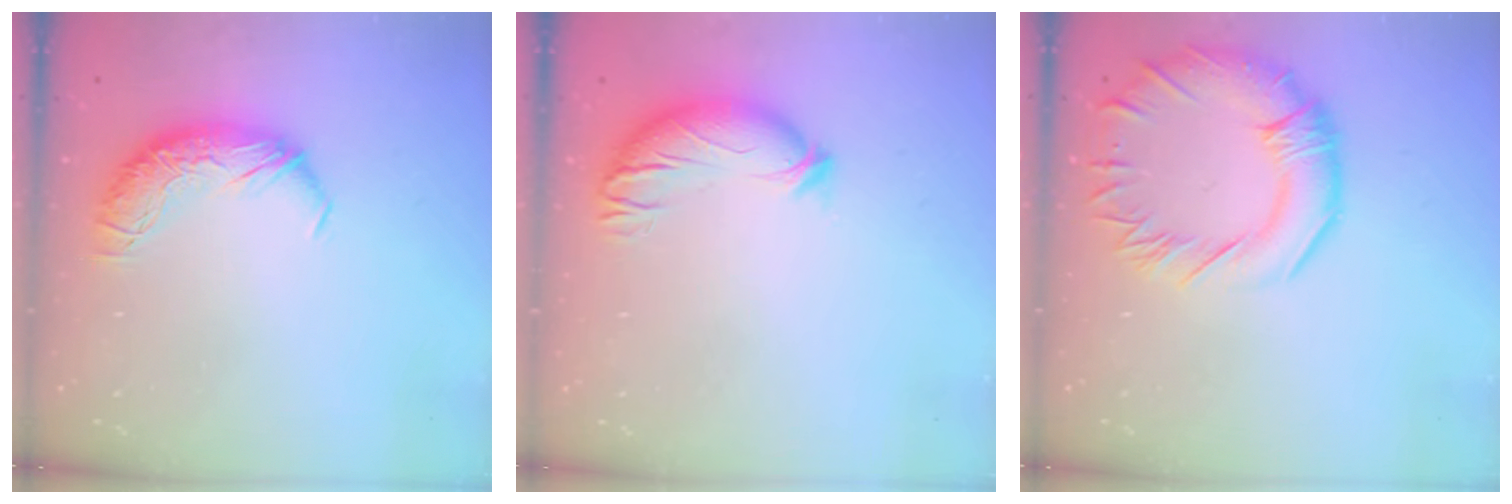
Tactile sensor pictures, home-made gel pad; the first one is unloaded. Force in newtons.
{"total": 3.4, "press": 3.1, "slide": 1.3}
{"total": 7.6, "press": 7.3, "slide": 1.9}